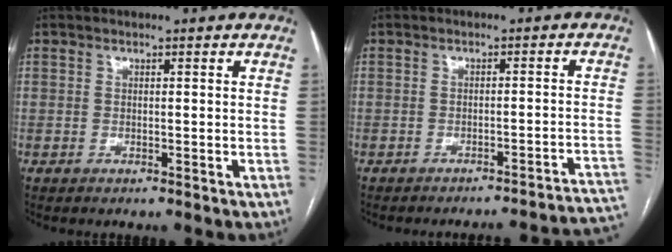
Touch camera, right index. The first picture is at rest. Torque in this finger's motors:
{"motor_torque": [0.95, -1.20, 0.20, 0.01]}